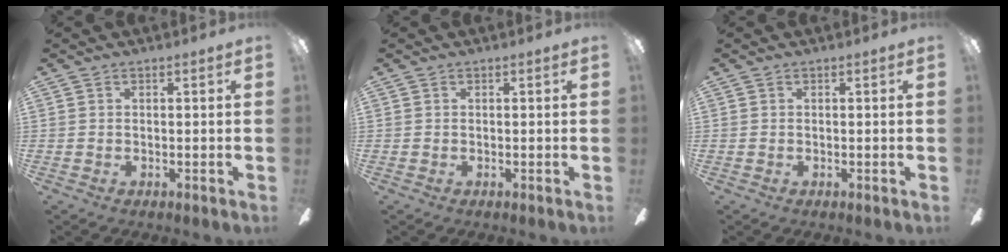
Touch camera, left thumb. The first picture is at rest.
{"total": 0.0}
{"total": 0.0}